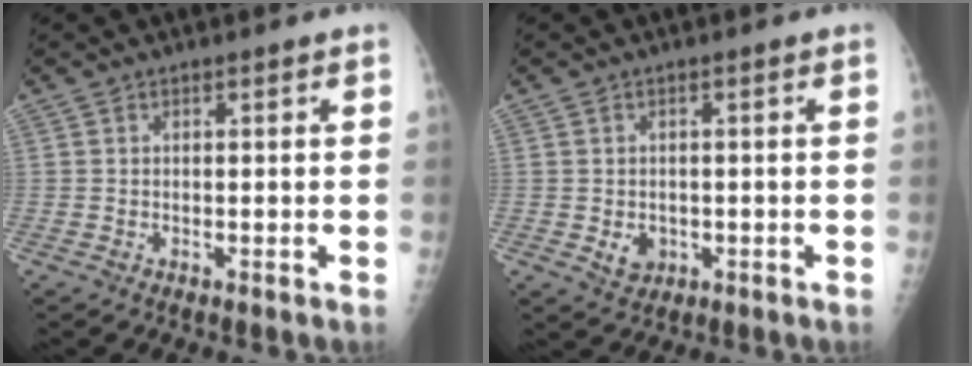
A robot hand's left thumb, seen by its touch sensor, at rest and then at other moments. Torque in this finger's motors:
{"motor_torque": [-0.16, 0.13, 0.10, 0.00, 0.01]}